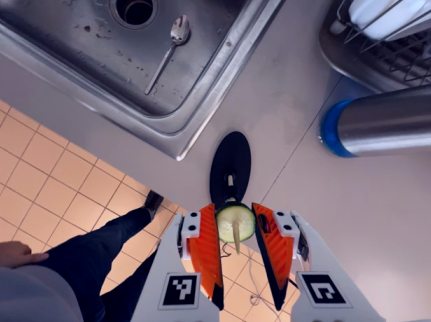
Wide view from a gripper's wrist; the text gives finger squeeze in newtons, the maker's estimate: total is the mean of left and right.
{"total": 8.5, "left": 8.1, "right": 8.8}